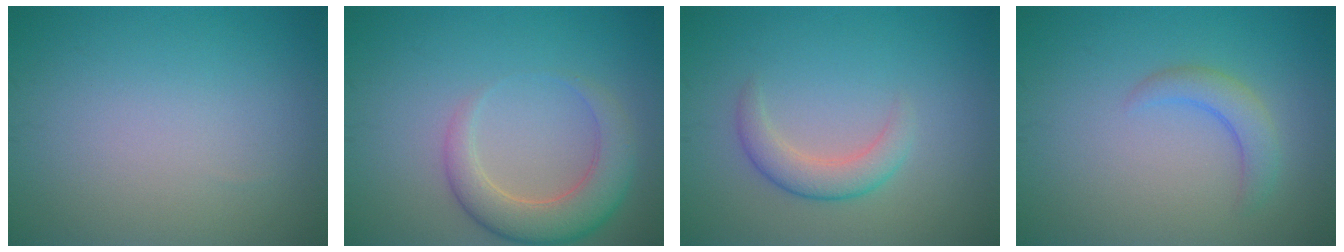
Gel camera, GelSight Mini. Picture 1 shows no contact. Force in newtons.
{"total": 4.8, "press": 4.7, "slide": 0.5}
{"total": 2.8, "press": 2.8, "slide": 0.2}
{"total": 2.3, "press": 2.3, "slide": 0.4}